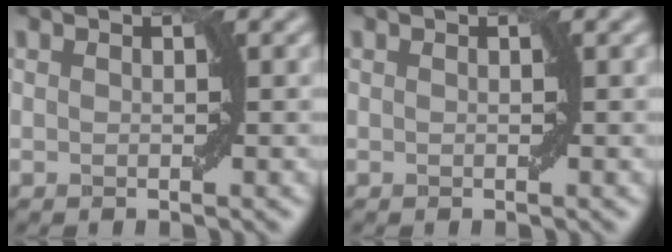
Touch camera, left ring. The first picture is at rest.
{"total": 0.0}